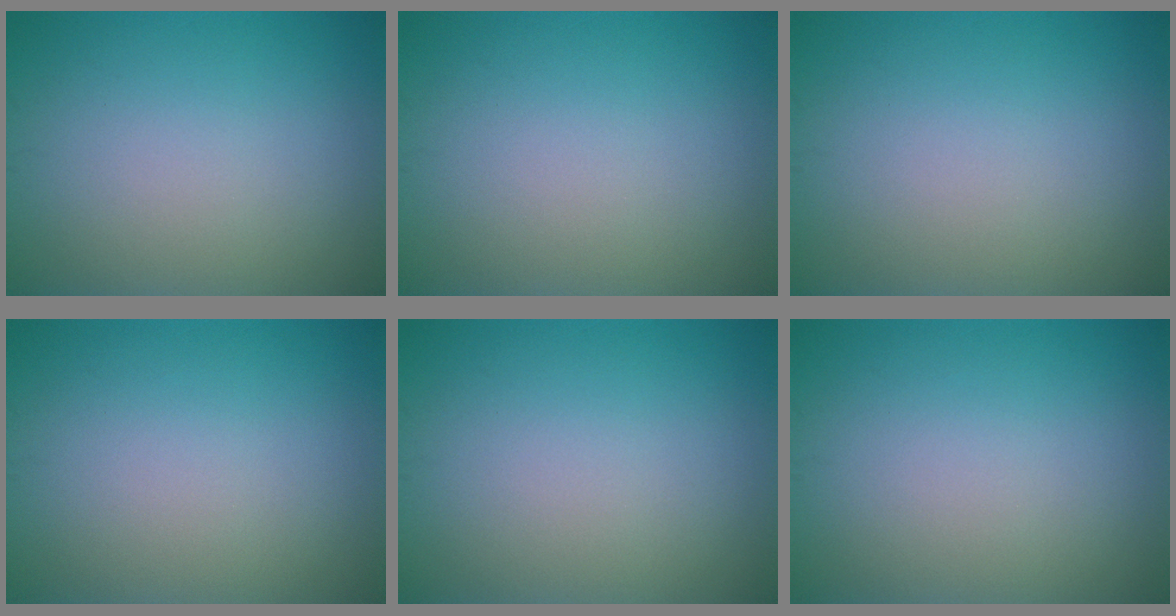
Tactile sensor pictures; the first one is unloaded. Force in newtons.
{"total": 0.0}
{"total": 0.0}
{"total": 0.0}
{"total": 0.0}
{"total": 0.0}